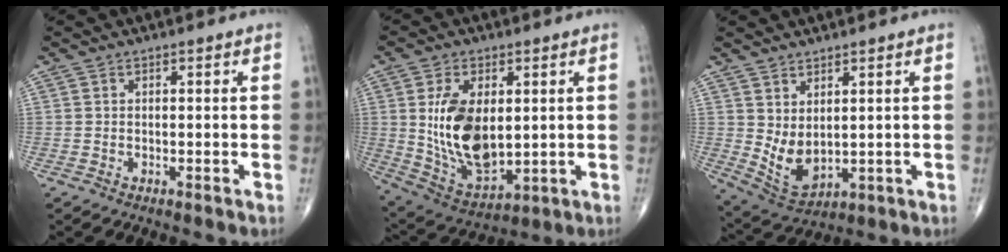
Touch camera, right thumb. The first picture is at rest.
{"total": 15.8, "force": [1.7, 8.8, 13.0], "torque": [-0.226, -0.017, 0.049]}
{"total": 6.9, "force": [1.4, 3.8, 5.6], "torque": [-0.097, -0.022, 0.048]}